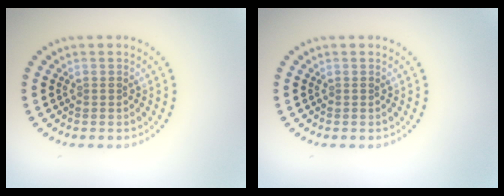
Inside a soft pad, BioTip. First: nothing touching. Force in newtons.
{"total": 0.0}